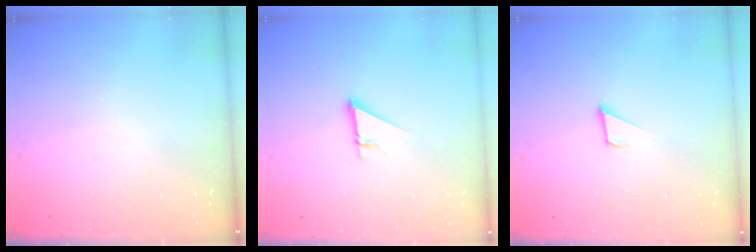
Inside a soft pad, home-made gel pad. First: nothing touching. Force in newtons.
{"total": 2.7, "press": 2.7, "slide": 0.1}
{"total": 2.1, "press": 2.1, "slide": 0.1}